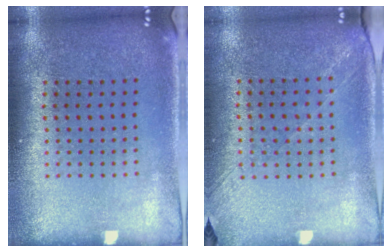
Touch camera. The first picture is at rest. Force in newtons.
{"total": 1.2, "press": 1.1, "slide": 0.6}